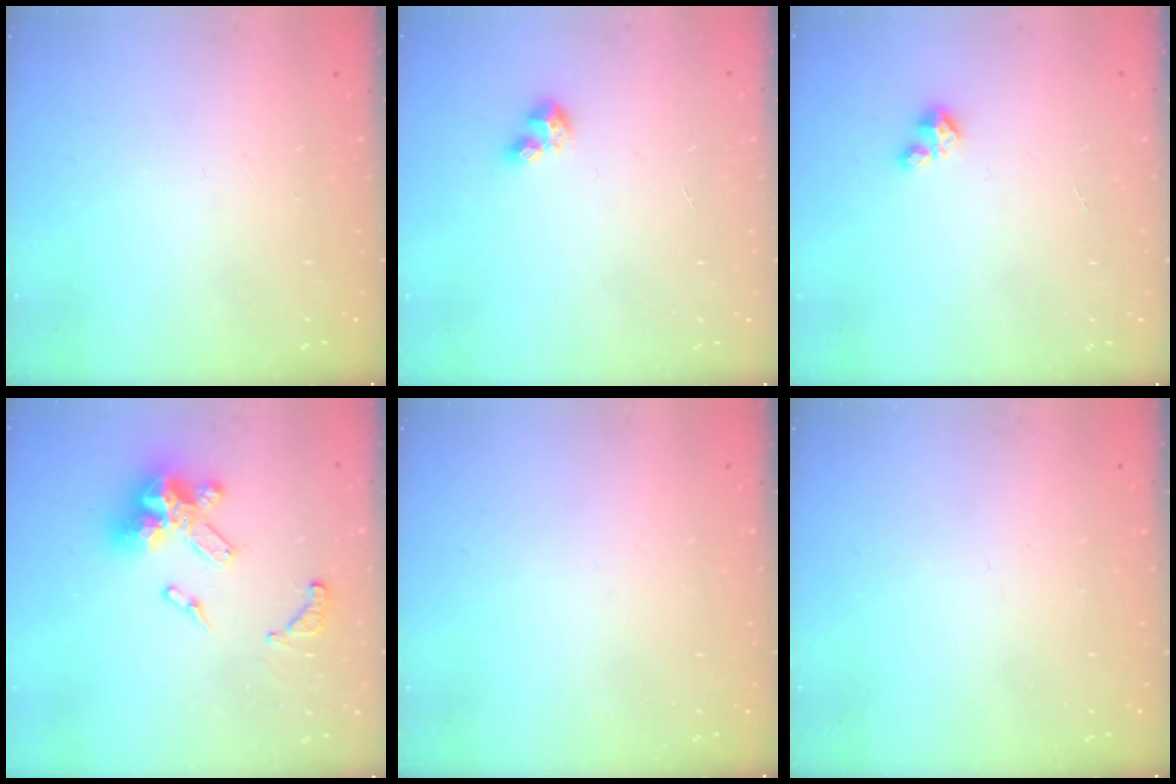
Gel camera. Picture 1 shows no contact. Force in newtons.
{"total": 2.8, "press": 2.8, "slide": 0.2}
{"total": 1.5, "press": 1.5, "slide": 0.2}
{"total": 17.1, "press": 17.0, "slide": 2.0}
{"total": 0.0}
{"total": 0.0}